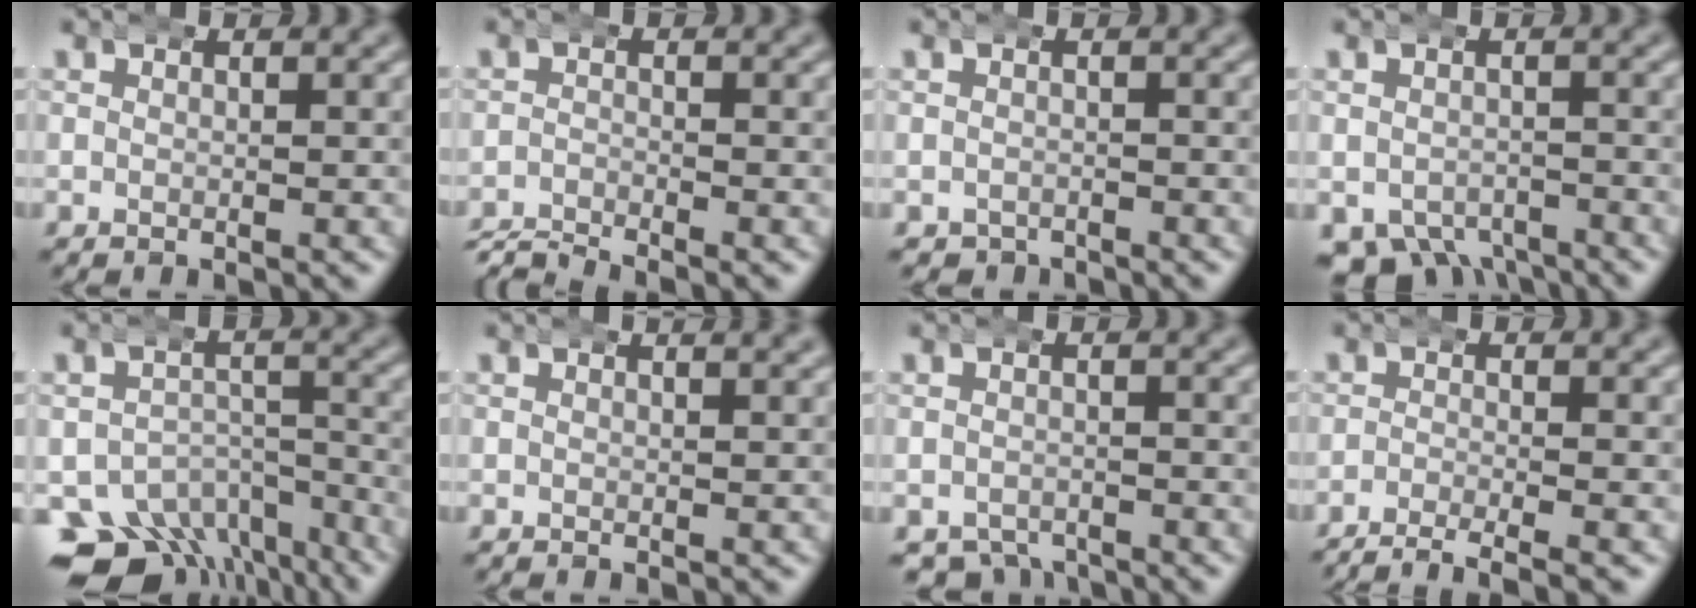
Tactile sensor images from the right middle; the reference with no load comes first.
{"total": 3.7, "force": [-3.6, 0.8, 0.8], "torque": [-0.015, -0.013, -0.060]}
{"total": 1.7, "force": [-1.4, 0.8, -0.3], "torque": [0.005, -0.013, -0.016]}
{"total": 6.2, "force": [-4.5, 3.6, 2.2], "torque": [-0.035, -0.031, -0.061]}
{"total": 12.9, "force": [-7.9, 8.8, 5.1], "torque": [-0.092, -0.053, -0.117]}
{"total": 1.1, "force": [0.7, 0.2, 0.9], "torque": [-0.007, 0.006, 0.006]}
{"total": 4.1, "force": [-3.6, 1.8, 0.8], "torque": [-0.009, -0.021, -0.050]}
{"total": 7.8, "force": [-7.1, 2.0, 2.6], "torque": [-0.031, -0.021, -0.105]}